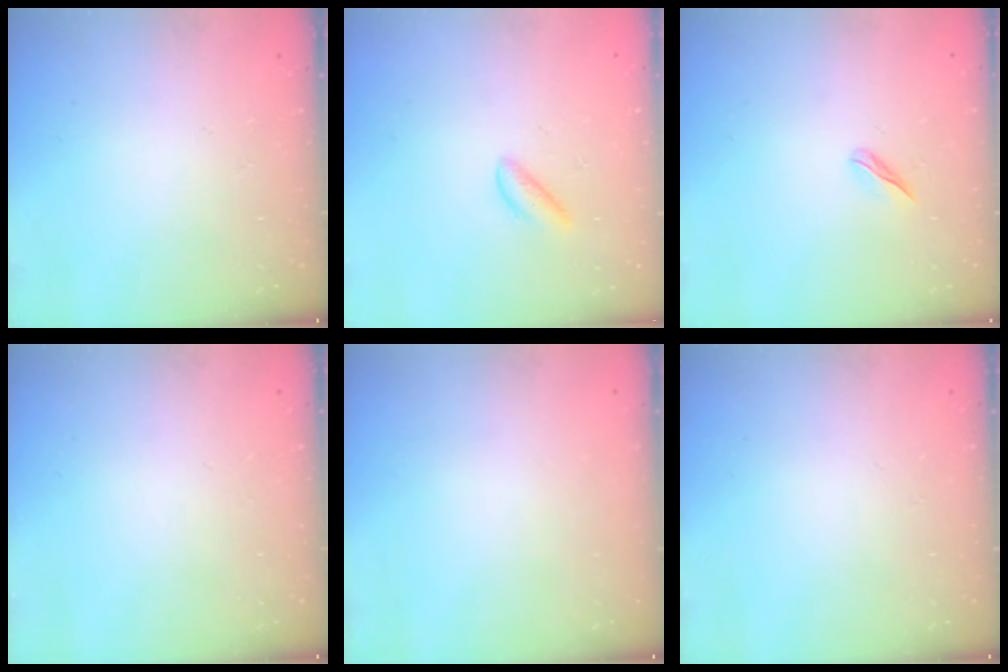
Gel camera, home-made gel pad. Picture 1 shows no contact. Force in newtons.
{"total": 1.9, "press": 1.9, "slide": 0.4}
{"total": 2.5, "press": 2.4, "slide": 0.8}
{"total": 0.0}
{"total": 0.0}
{"total": 0.0}